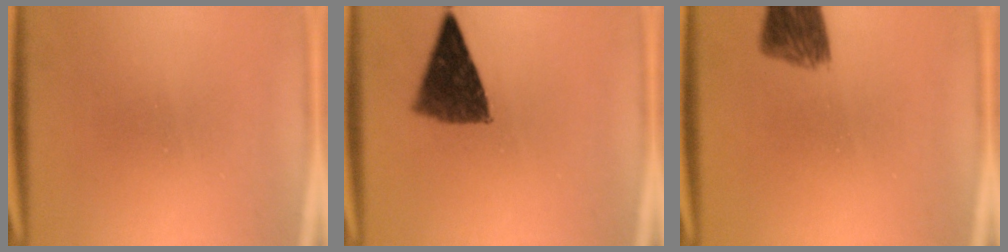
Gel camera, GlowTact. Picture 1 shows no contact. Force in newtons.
{"total": 8.5}
{"total": 6.5}